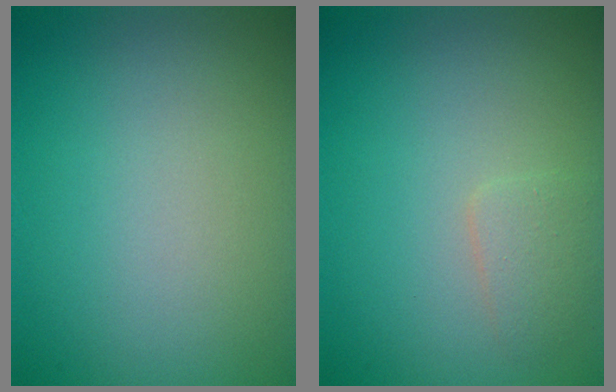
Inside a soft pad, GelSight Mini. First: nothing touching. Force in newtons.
{"total": 1.4, "press": 1.4, "slide": 0.0}